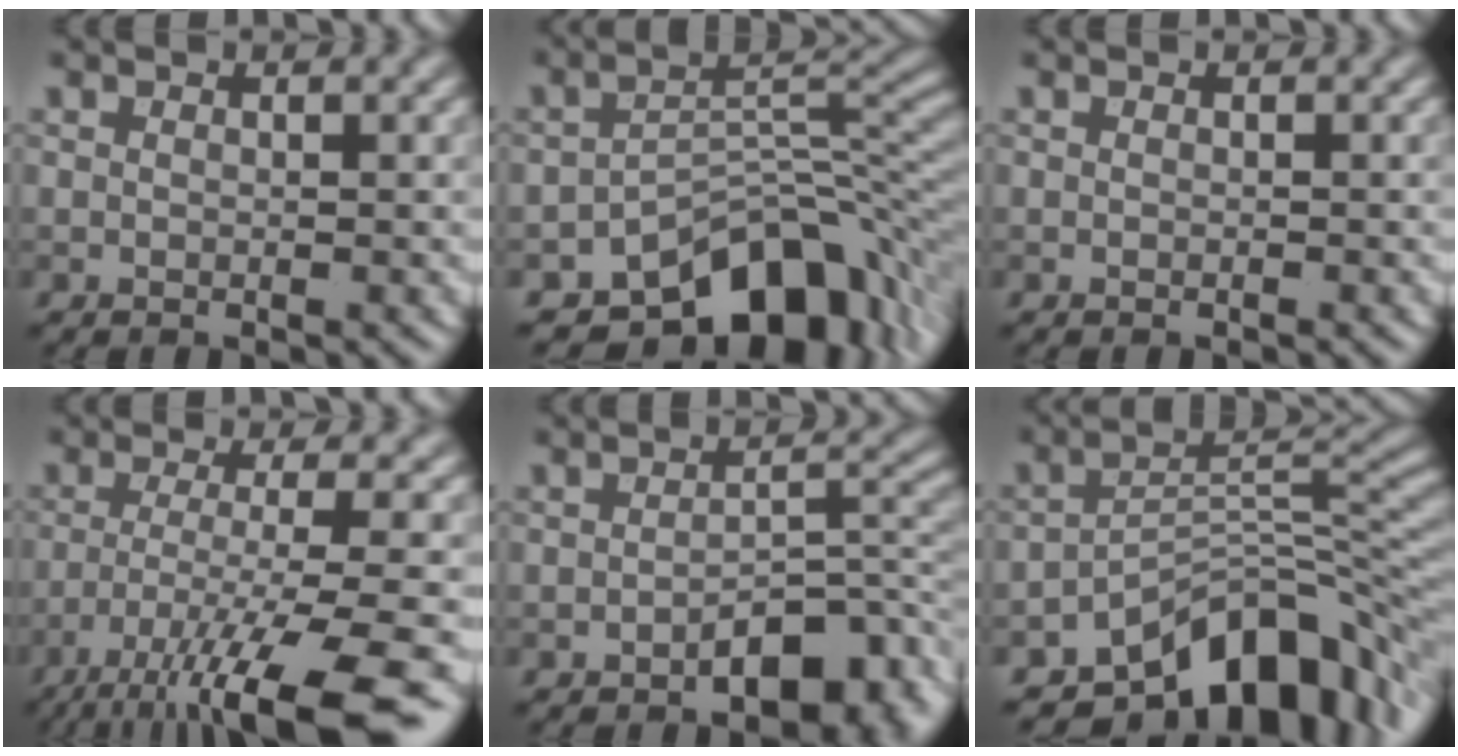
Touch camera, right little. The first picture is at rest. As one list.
[{"total": 10.7, "force": [-7.3, 5.1, 5.9], "torque": [-0.064, -0.006, -0.127]}, {"total": 0.0}, {"total": 11.5, "force": [-7.1, 2.2, 8.8], "torque": [-0.136, -0.010, -0.119]}, {"total": 5.1, "force": [-2.6, 2.3, 3.7], "torque": [-0.047, 0.011, -0.043]}, {"total": 10.3, "force": [-6.9, 4.5, 6.2], "torque": [-0.076, -0.002, -0.124]}]